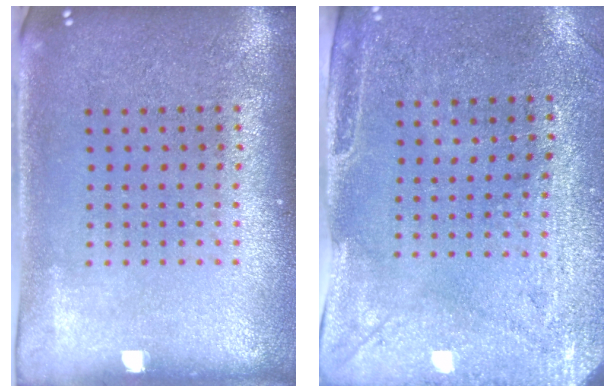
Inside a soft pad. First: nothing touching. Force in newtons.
{"total": 3.0, "press": 2.4, "slide": 1.8}